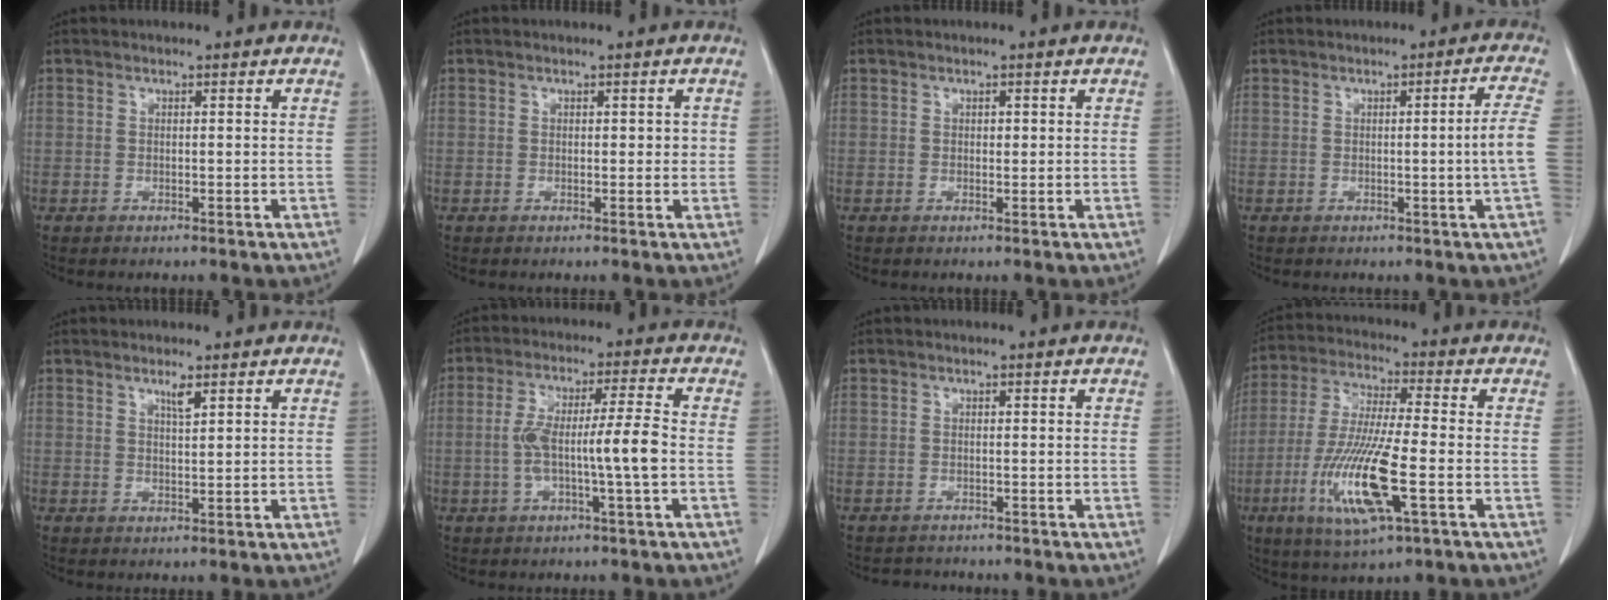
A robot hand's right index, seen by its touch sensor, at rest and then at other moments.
{"total": 1.5, "force": [0.2, 1.0, 1.2], "torque": [-0.013, 0.006, 0.003]}
{"total": 0.6, "force": [0.2, 0.4, 0.4], "torque": [-0.003, 0.001, 0.002]}
{"total": 4.6, "force": [-0.7, -1.4, 4.4], "torque": [-0.056, -0.004, -0.010]}
{"total": 1.8, "force": [1.1, 0.0, 1.4], "torque": [-0.027, -0.004, 0.021]}
{"total": 7.9, "force": [-1.3, 0.0, 7.8], "torque": [-0.154, 0.011, -0.023]}
{"total": 1.8, "force": [-1.6, 0.8, -0.3], "torque": [0.000, -0.003, -0.026]}
{"total": 14.6, "force": [-4.6, 1.4, 13.8], "torque": [-0.288, -0.023, -0.085]}